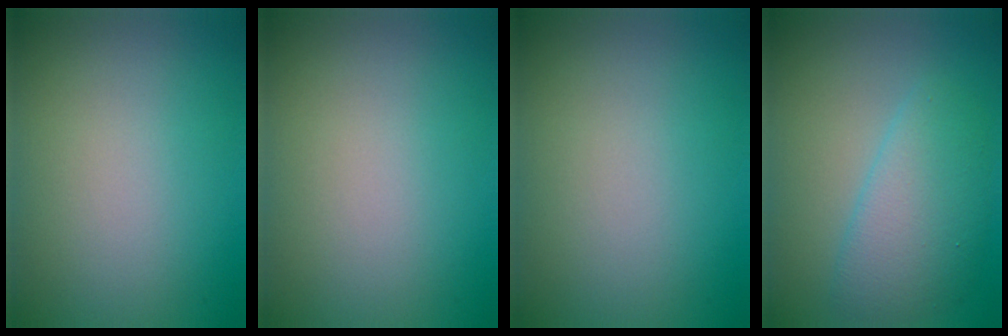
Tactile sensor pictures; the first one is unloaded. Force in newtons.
{"total": 0.0}
{"total": 0.0}
{"total": 4.1, "press": 4.1, "slide": 0.2}